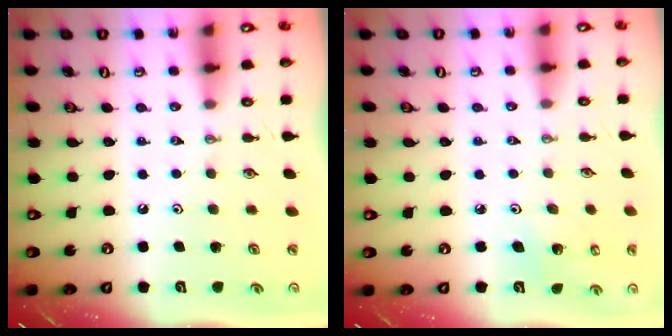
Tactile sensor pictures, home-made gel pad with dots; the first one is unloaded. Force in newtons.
{"total": 4.1, "press": 4.0, "slide": 1.1}